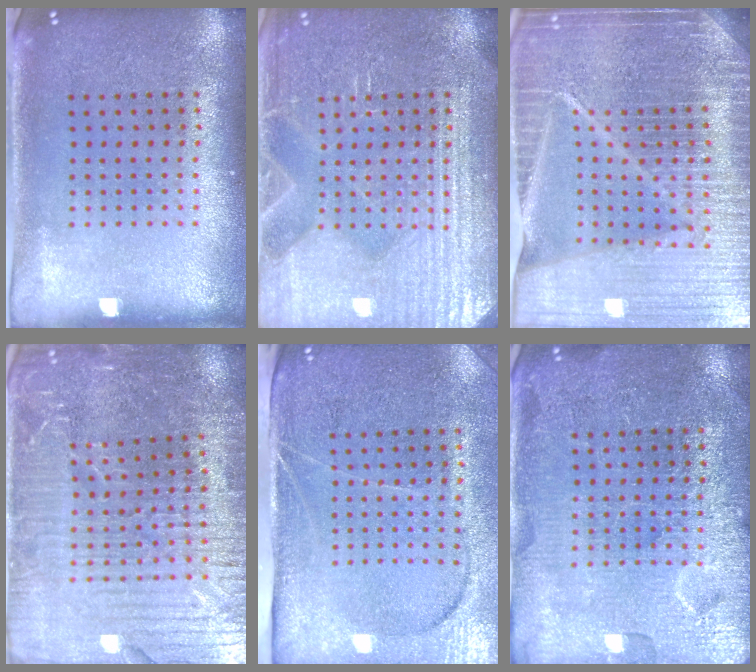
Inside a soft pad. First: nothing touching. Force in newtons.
{"total": 5.9, "press": 5.9, "slide": 0.8}
{"total": 6.7, "press": 5.7, "slide": 3.4}
{"total": 4.7, "press": 4.4, "slide": 1.5}
{"total": 3.8, "press": 3.3, "slide": 2.0}
{"total": 3.7, "press": 3.7, "slide": 0.5}